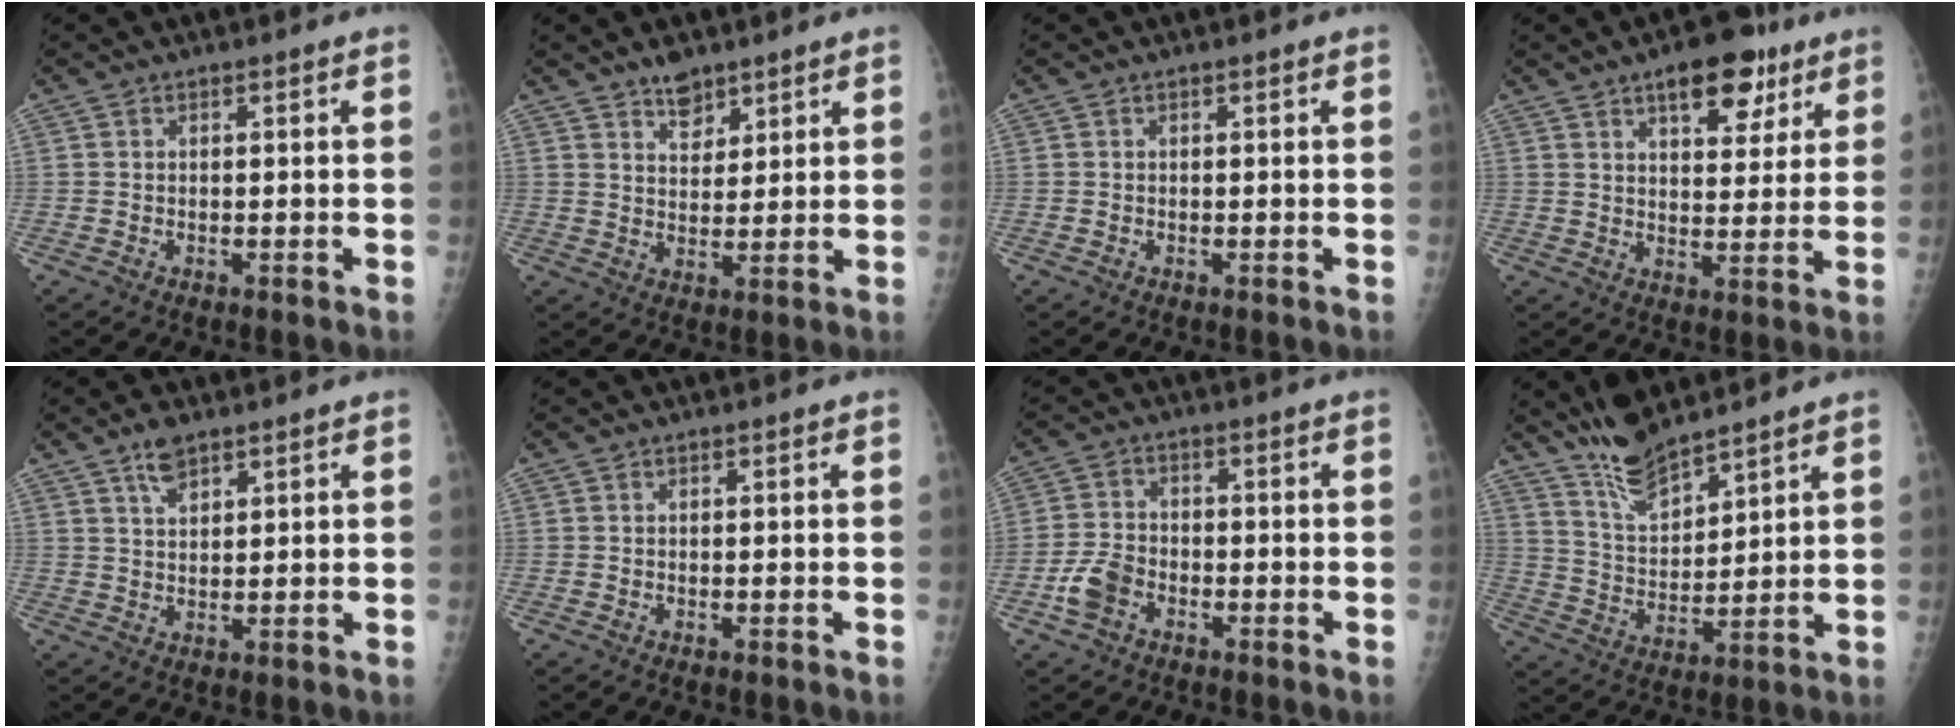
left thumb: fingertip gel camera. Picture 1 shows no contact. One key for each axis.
{"total": 5.0, "fx": 3.8, "fy": 2.6, "fz": 1.9, "tx": -0.009, "ty": -0.029, "tz": 0.068}
{"total": 0.0}
{"total": 11.3, "fx": 6.7, "fy": 5.5, "fz": 7.3, "tx": -0.066, "ty": -0.028, "tz": 0.093}
{"total": 4.3, "fx": 3.0, "fy": 1.9, "fz": 2.5, "tx": -0.037, "ty": -0.013, "tz": 0.058}
{"total": 0.0}
{"total": 5.7, "fx": -2.7, "fy": 3.8, "fz": 3.3, "tx": -0.064, "ty": 0.016, "tz": -0.054}
{"total": 9.6, "fx": 8.4, "fy": 2.3, "fz": 4.0, "tx": -0.062, "ty": -0.053, "tz": 0.172}